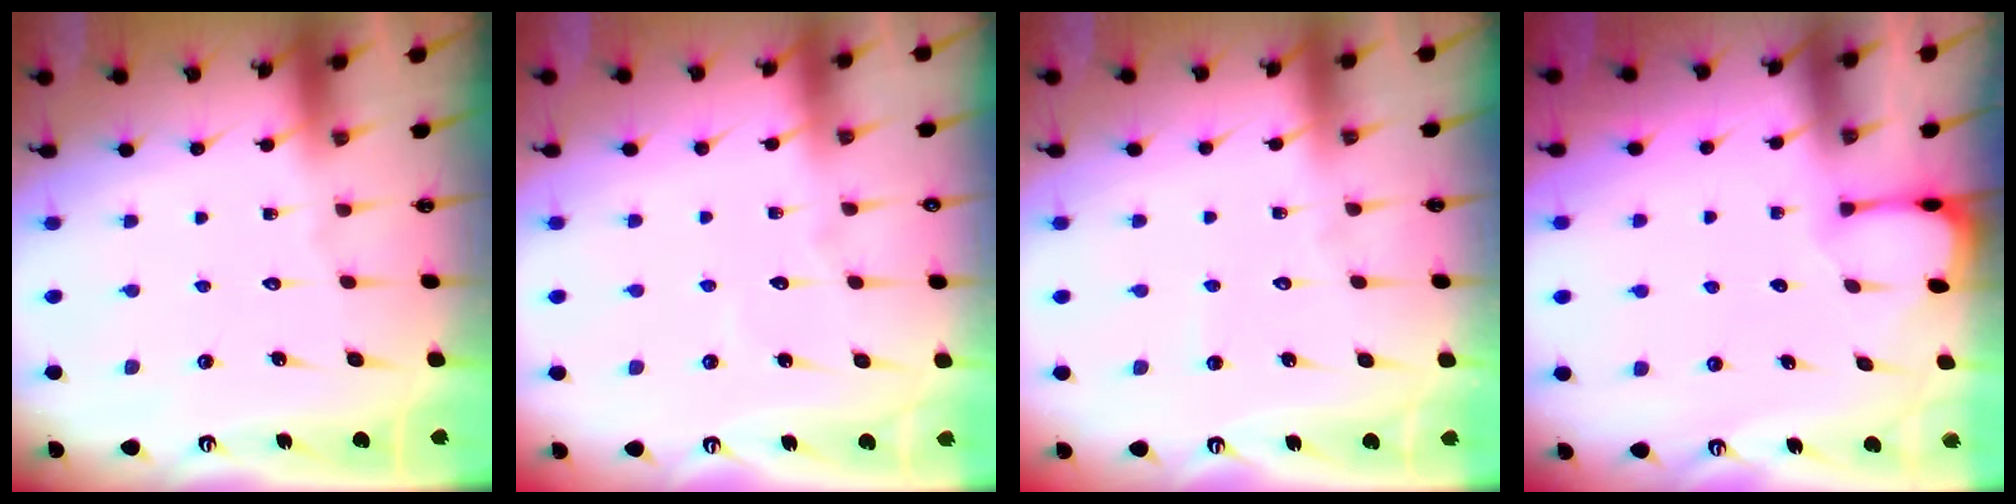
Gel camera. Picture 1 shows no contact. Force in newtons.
{"total": 2.5, "press": 2.5, "slide": 0.2}
{"total": 2.9, "press": 2.9, "slide": 0.3}
{"total": 1.3, "press": 1.2, "slide": 0.2}